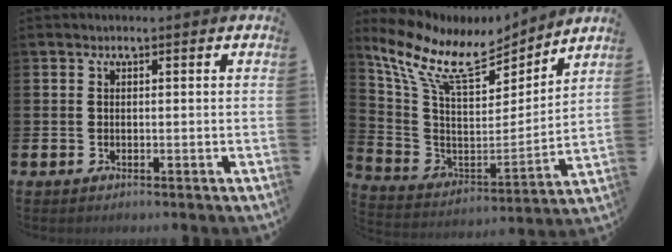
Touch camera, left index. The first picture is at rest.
{"total": 11.8, "force": [9.6, 4.1, 5.5], "torque": [-0.156, -0.059, 0.171]}